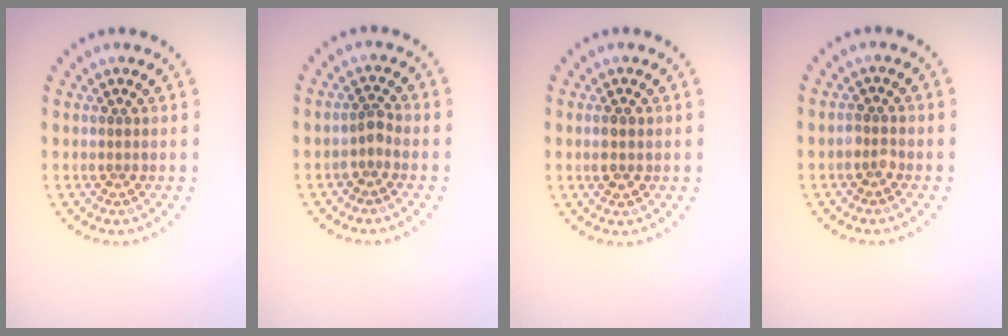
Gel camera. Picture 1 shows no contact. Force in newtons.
{"total": 1.2, "press": 1.0, "slide": 0.6}
{"total": 1.5, "press": 1.4, "slide": 0.1}
{"total": 1.1, "press": 1.0, "slide": 0.3}